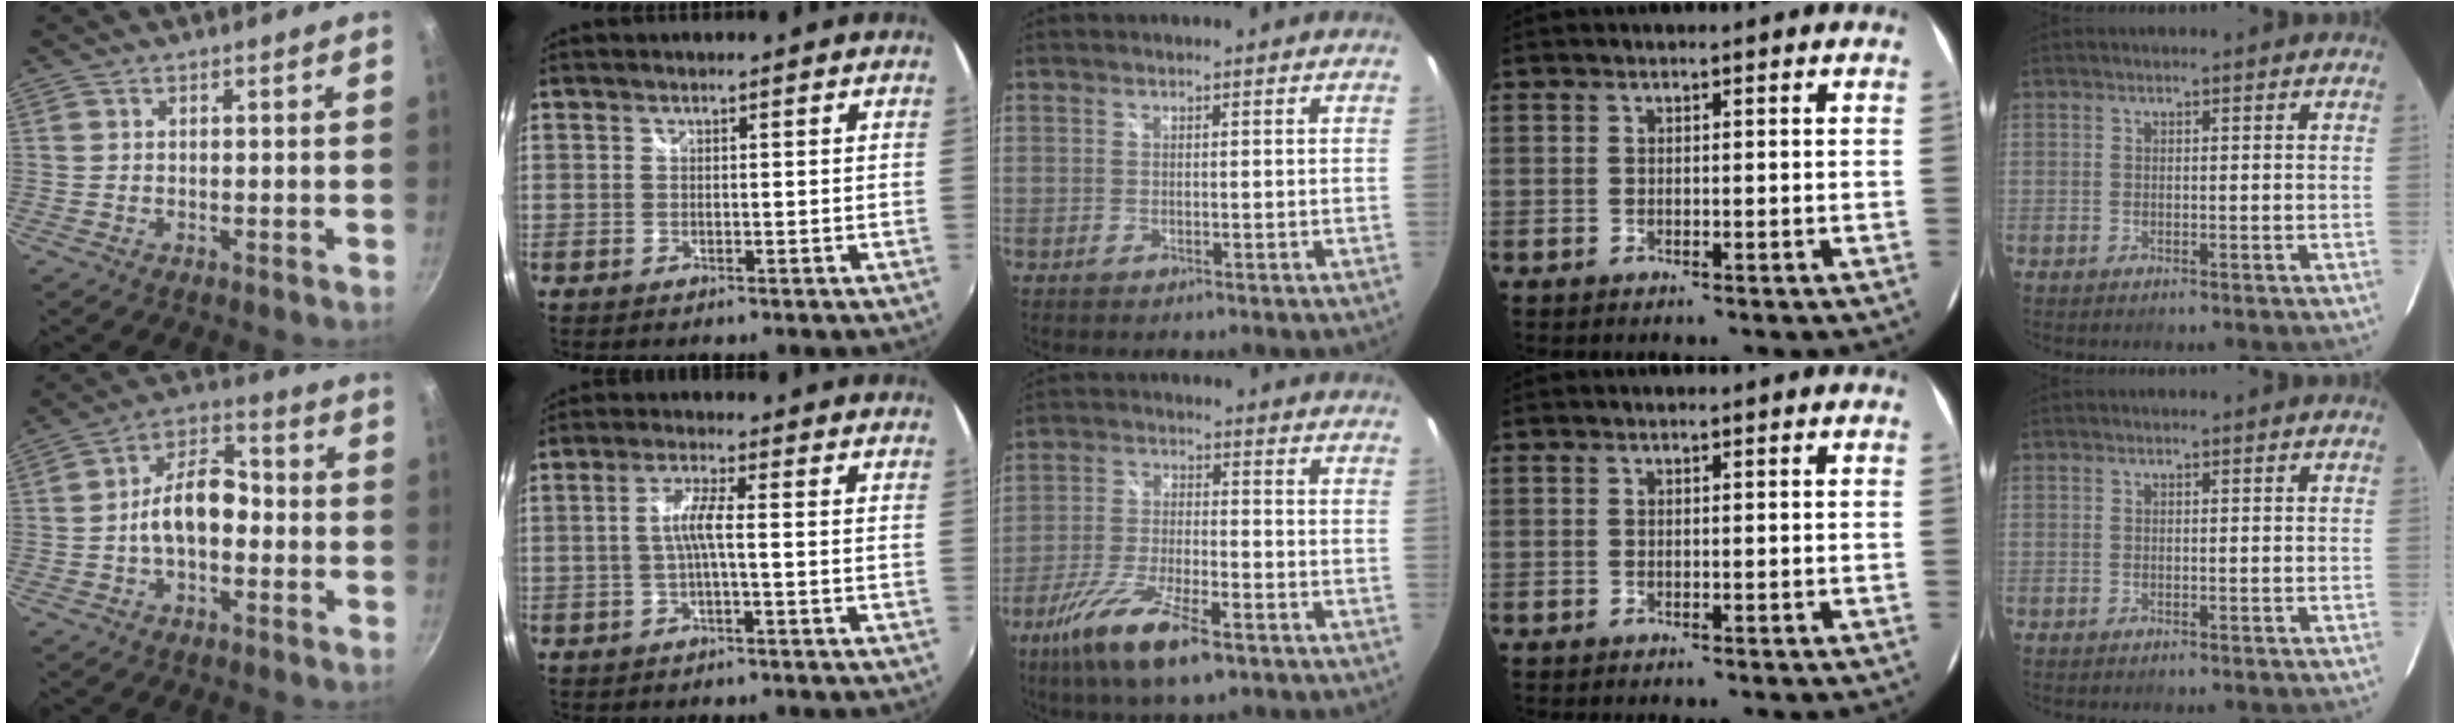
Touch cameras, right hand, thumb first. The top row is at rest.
{"thumb": {"total": 11.2, "force": [-1.5, 6.9, 8.7], "torque": [-0.114, 0.045, -0.041]}, "index": {"total": 4.0, "force": [-0.8, -0.1, 3.9], "torque": [-0.082, 0.004, -0.014]}, "middle": {"total": 13.6, "force": [-8.3, 3.5, 10.1], "torque": [-0.214, -0.030, -0.152]}}